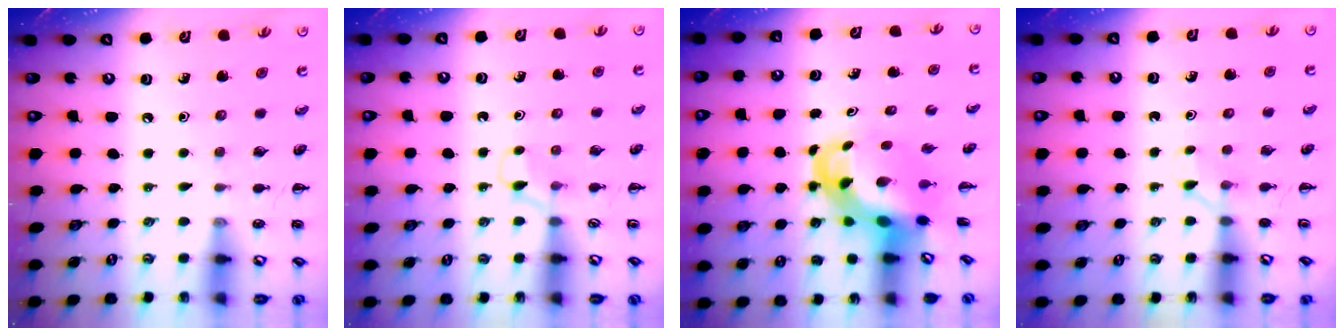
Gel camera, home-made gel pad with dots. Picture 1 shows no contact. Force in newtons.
{"total": 2.8, "press": 2.5, "slide": 1.1}
{"total": 4.7, "press": 4.5, "slide": 1.4}
{"total": 2.4, "press": 2.3, "slide": 0.7}